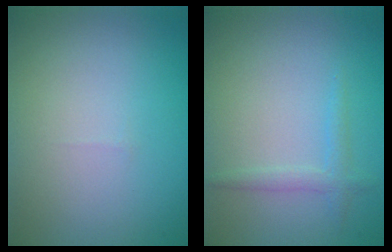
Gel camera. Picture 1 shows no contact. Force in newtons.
{"total": 1.3, "press": 1.3, "slide": 0.0}